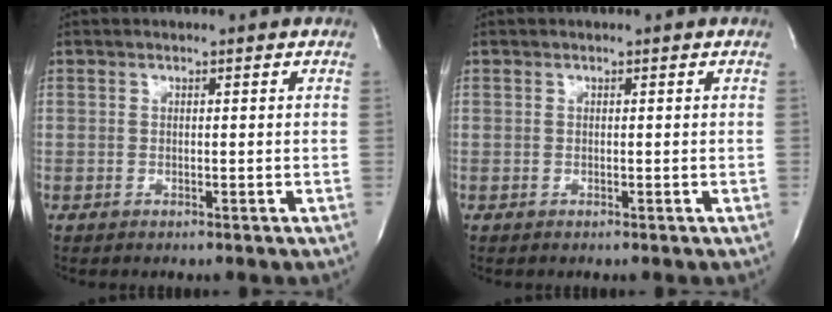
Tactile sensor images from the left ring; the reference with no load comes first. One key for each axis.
{"total": 0.0}